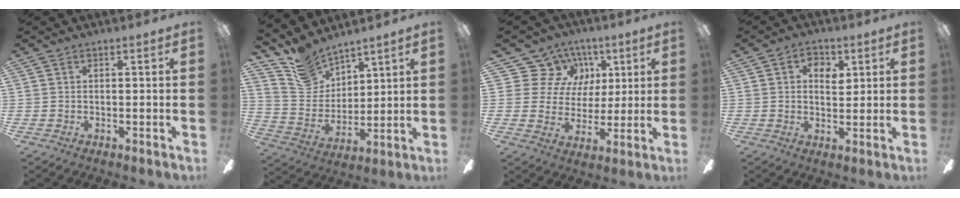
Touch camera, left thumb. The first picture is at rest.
{"total": 11.4, "force": [10.0, 5.3, 1.5], "torque": [-0.065, -0.069, 0.199]}
{"total": 13.6, "force": [5.0, 12.2, 3.3], "torque": [-0.060, -0.016, 0.103]}
{"total": 5.0, "force": [2.0, 3.5, 3.0], "torque": [-0.025, -0.004, 0.026]}